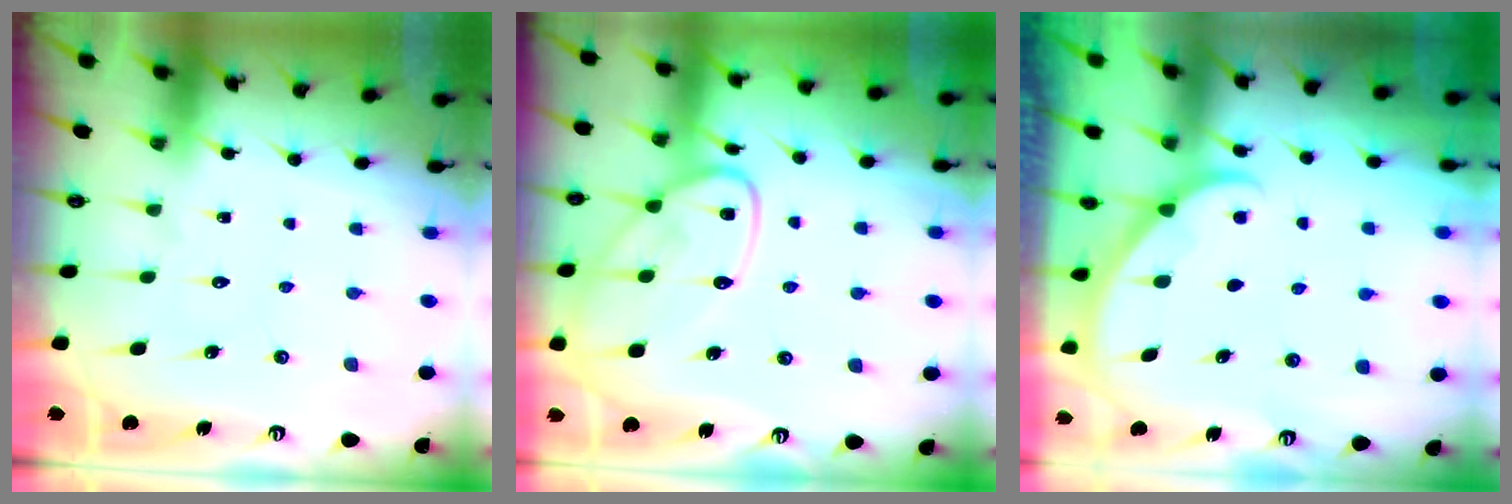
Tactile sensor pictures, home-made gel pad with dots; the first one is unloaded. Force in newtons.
{"total": 13.2, "press": 13.2, "slide": 1.2}
{"total": 2.1, "press": 2.1, "slide": 0.2}